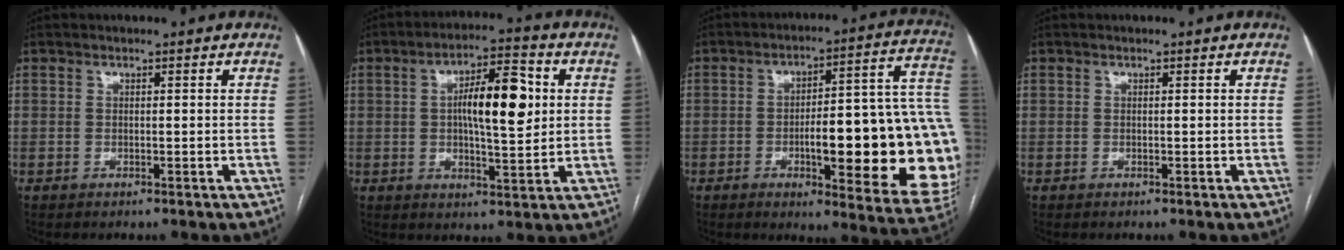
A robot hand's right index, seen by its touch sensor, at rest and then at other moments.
{"total": 11.2, "force": [1.7, 3.0, 10.6], "torque": [-0.174, 0.018, 0.025]}
{"total": 25.8, "force": [-4.0, 5.2, 24.9], "torque": [-0.240, 0.023, -0.043]}
{"total": 0.0}